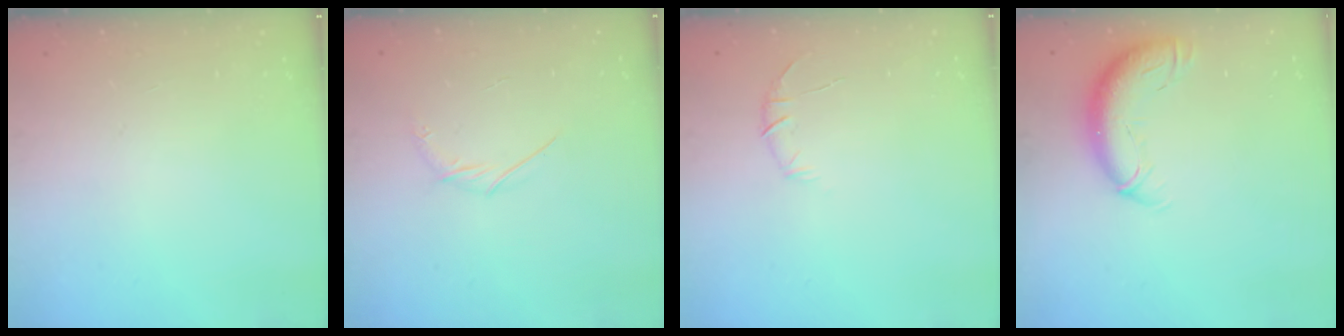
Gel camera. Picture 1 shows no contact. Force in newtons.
{"total": 3.3, "press": 3.2, "slide": 0.7}
{"total": 6.0, "press": 5.8, "slide": 1.5}
{"total": 11.5, "press": 11.2, "slide": 2.8}